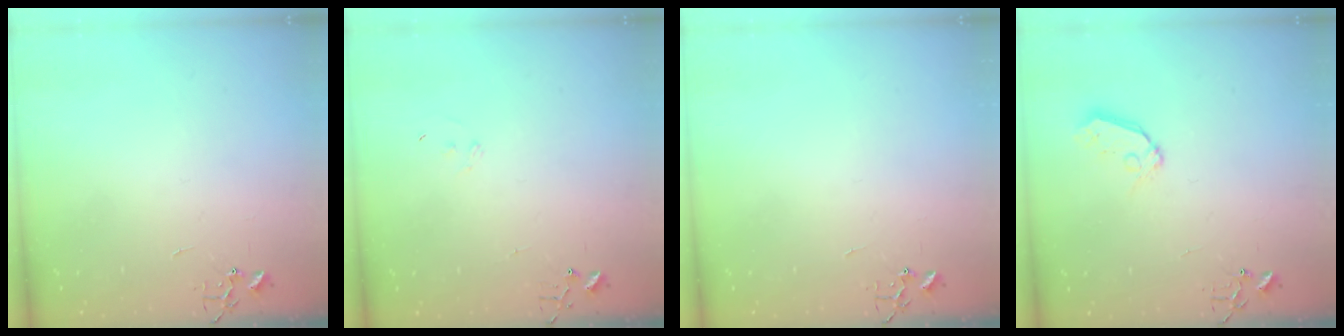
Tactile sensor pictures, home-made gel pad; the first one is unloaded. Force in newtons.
{"total": 6.8, "press": 6.8, "slide": 0.5}
{"total": 0.0}
{"total": 6.9, "press": 6.9, "slide": 0.5}